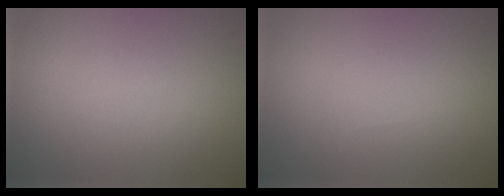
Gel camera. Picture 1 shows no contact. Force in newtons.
{"total": 0.0}